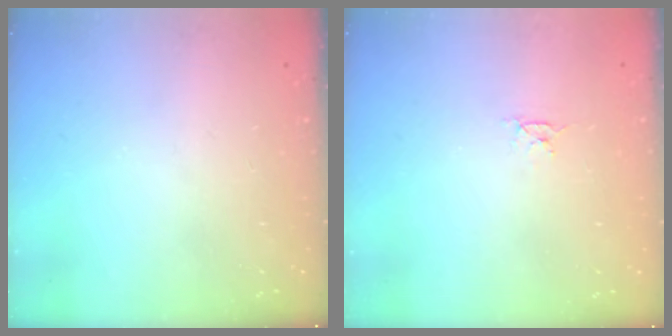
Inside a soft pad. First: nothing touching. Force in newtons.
{"total": 2.8, "press": 2.8, "slide": 0.4}